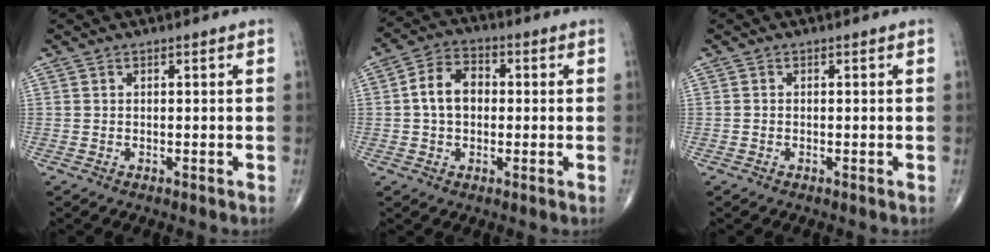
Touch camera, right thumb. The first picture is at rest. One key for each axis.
{"total": 7.8, "fx": 0.2, "fy": 5.6, "fz": 5.4, "tx": -0.083, "ty": 0.022, "tz": -0.006}
{"total": 0.0}